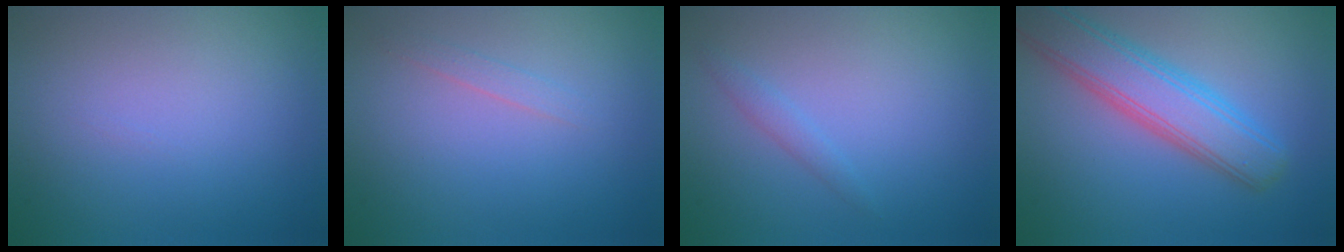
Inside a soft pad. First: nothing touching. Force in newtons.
{"total": 0.9, "press": 0.9, "slide": 0.0}
{"total": 1.0, "press": 1.0, "slide": 0.1}
{"total": 6.4, "press": 6.4, "slide": 0.3}